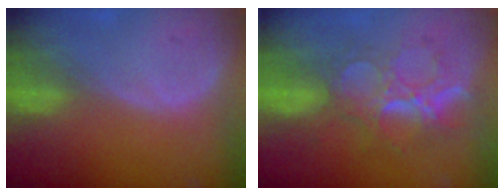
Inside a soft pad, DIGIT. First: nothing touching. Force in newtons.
{"total": 9.0, "press": 8.0, "slide": 4.0}